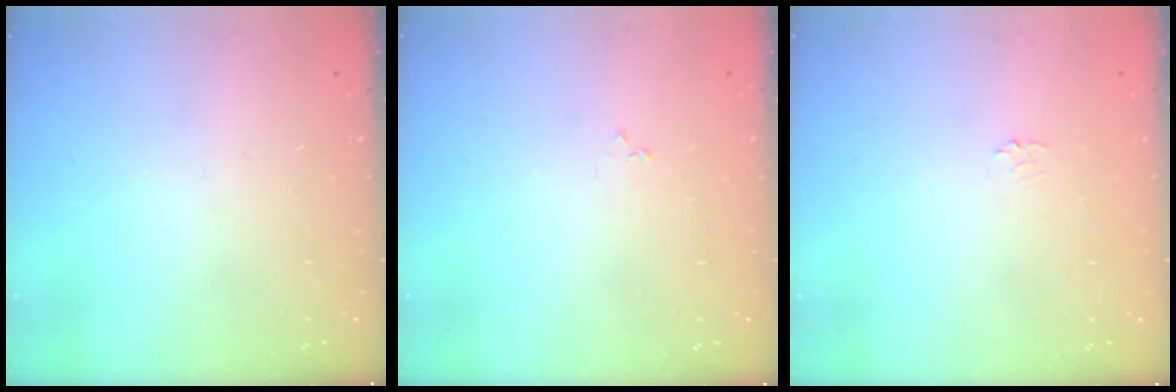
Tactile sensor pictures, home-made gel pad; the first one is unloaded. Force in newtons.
{"total": 2.5, "press": 2.4, "slide": 0.3}
{"total": 1.7, "press": 1.7, "slide": 0.3}